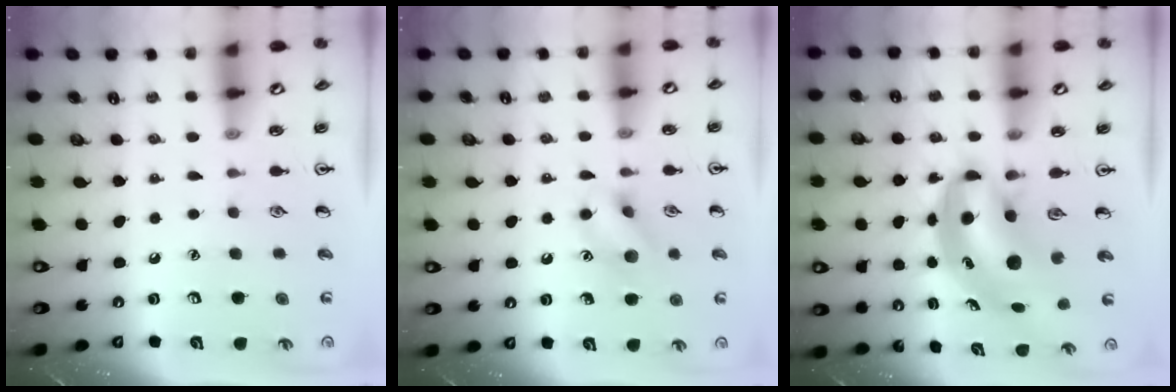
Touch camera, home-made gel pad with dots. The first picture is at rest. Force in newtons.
{"total": 9.3, "press": 9.3, "slide": 0.5}
{"total": 7.1, "press": 6.9, "slide": 1.8}